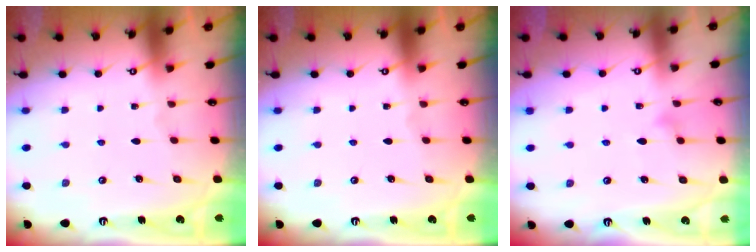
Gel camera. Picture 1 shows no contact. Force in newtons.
{"total": 0.0}
{"total": 7.3, "press": 7.2, "slide": 0.7}